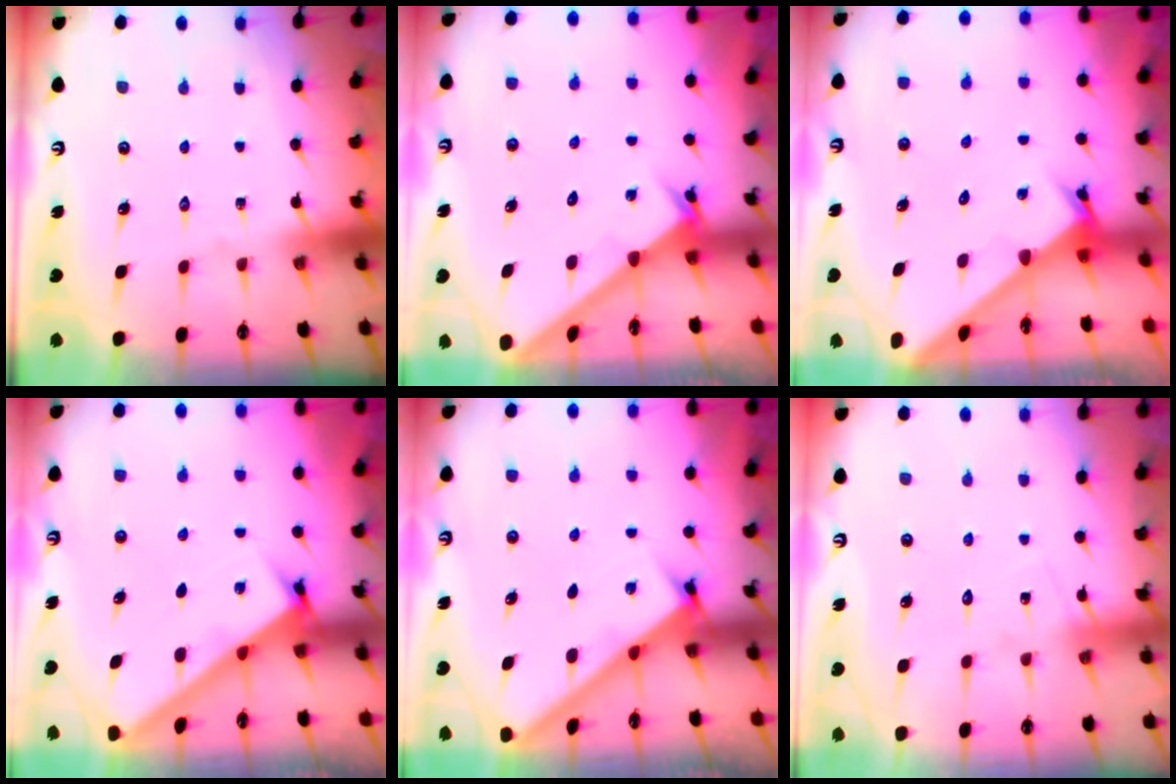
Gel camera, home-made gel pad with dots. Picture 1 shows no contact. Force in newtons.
{"total": 1.9, "press": 1.9, "slide": 0.2}
{"total": 2.4, "press": 2.4, "slide": 0.1}
{"total": 3.1, "press": 3.1, "slide": 0.2}
{"total": 2.7, "press": 2.7, "slide": 0.3}
{"total": 7.3, "press": 7.3, "slide": 0.5}